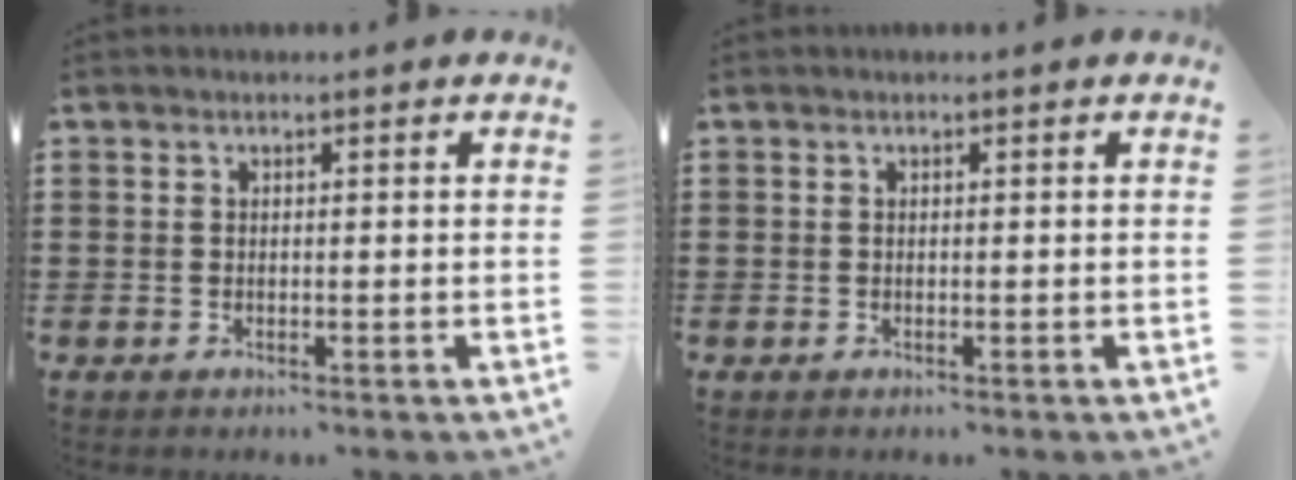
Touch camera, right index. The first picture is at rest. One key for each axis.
{"total": 0.0}